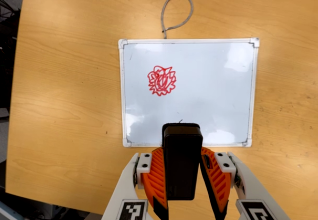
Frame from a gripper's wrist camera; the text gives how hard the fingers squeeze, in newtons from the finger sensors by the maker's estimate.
{"total": 5.2, "left": 4.6, "right": 5.7}